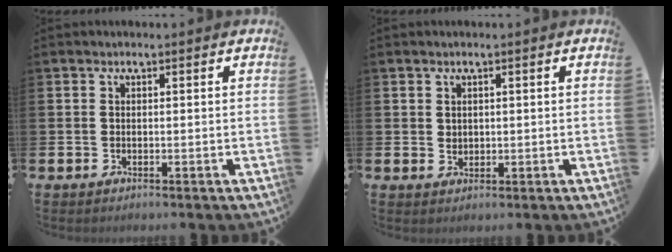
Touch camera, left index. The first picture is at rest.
{"total": 1.4, "force": [1.1, 0.8, 0.3], "torque": [0.006, 0.000, 0.017]}